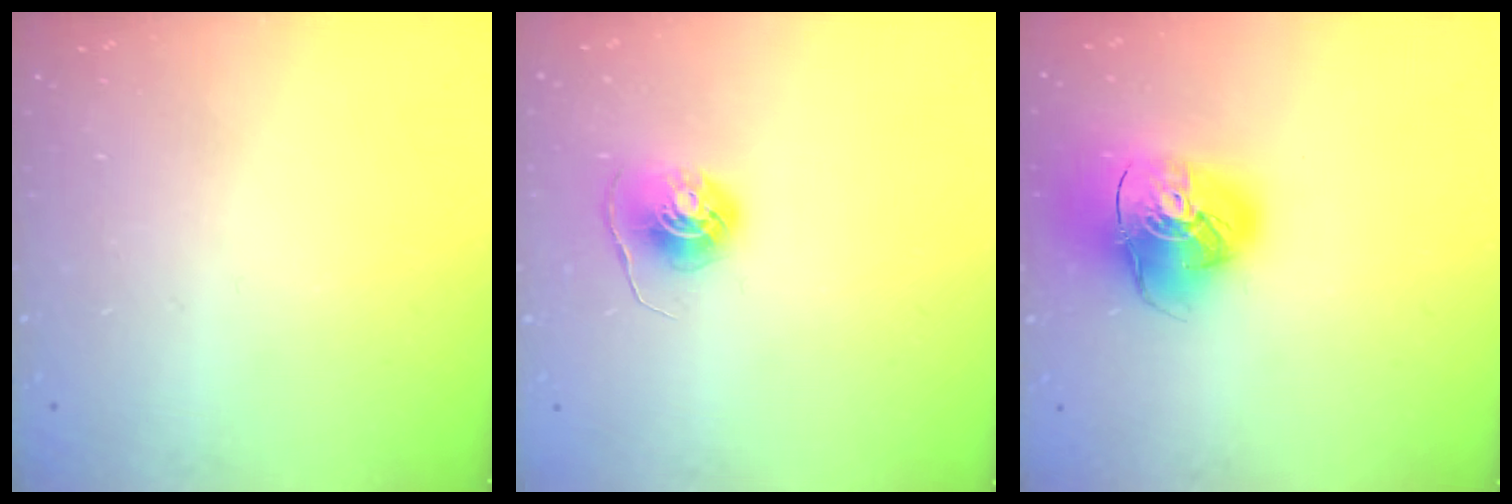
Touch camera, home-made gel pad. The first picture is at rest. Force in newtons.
{"total": 6.1, "press": 6.1, "slide": 0.5}
{"total": 14.9, "press": 14.8, "slide": 1.9}